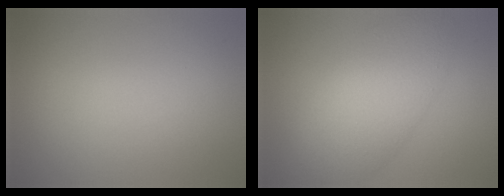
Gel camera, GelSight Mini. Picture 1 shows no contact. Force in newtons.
{"total": 6.9, "press": 6.9, "slide": 0.3}